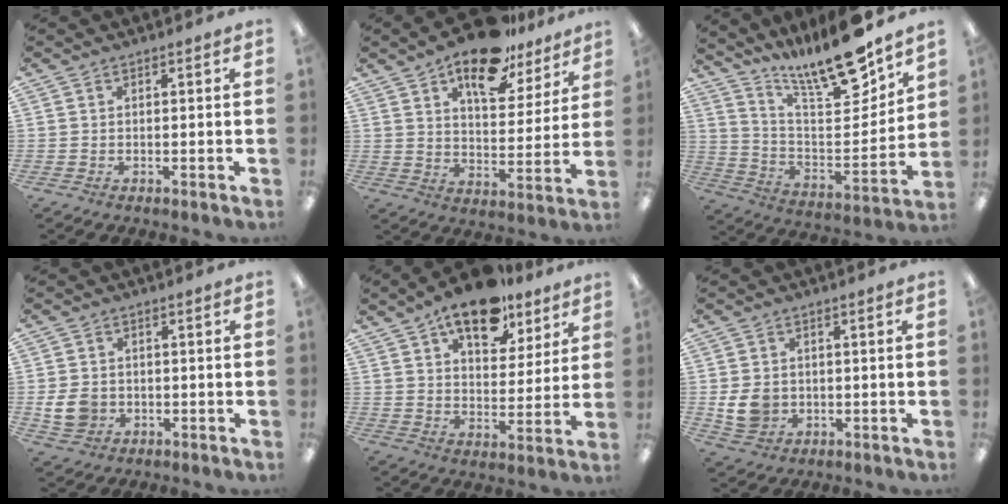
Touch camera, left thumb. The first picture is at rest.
{"total": 17.0, "force": [12.1, 7.5, 9.3], "torque": [-0.135, -0.065, 0.206]}
{"total": 18.3, "force": [15.9, 1.9, 8.8], "torque": [-0.156, -0.124, 0.265]}
{"total": 6.4, "force": [-0.8, 5.3, 3.3], "torque": [-0.062, 0.002, -0.015]}
{"total": 15.6, "force": [11.1, 7.4, 8.0], "torque": [-0.118, -0.054, 0.193]}
{"total": 7.0, "force": [-0.7, 5.9, 3.6], "torque": [-0.069, 0.004, -0.012]}